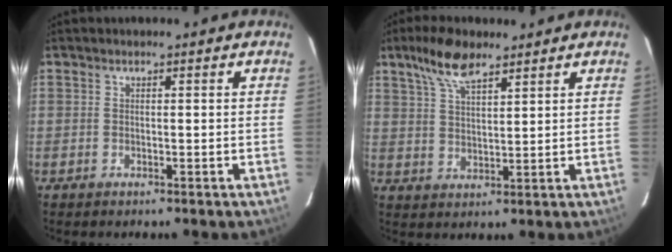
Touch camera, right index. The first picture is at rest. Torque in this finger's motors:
{"motor_torque": [0.69, 0.60, 0.08, 0.06]}